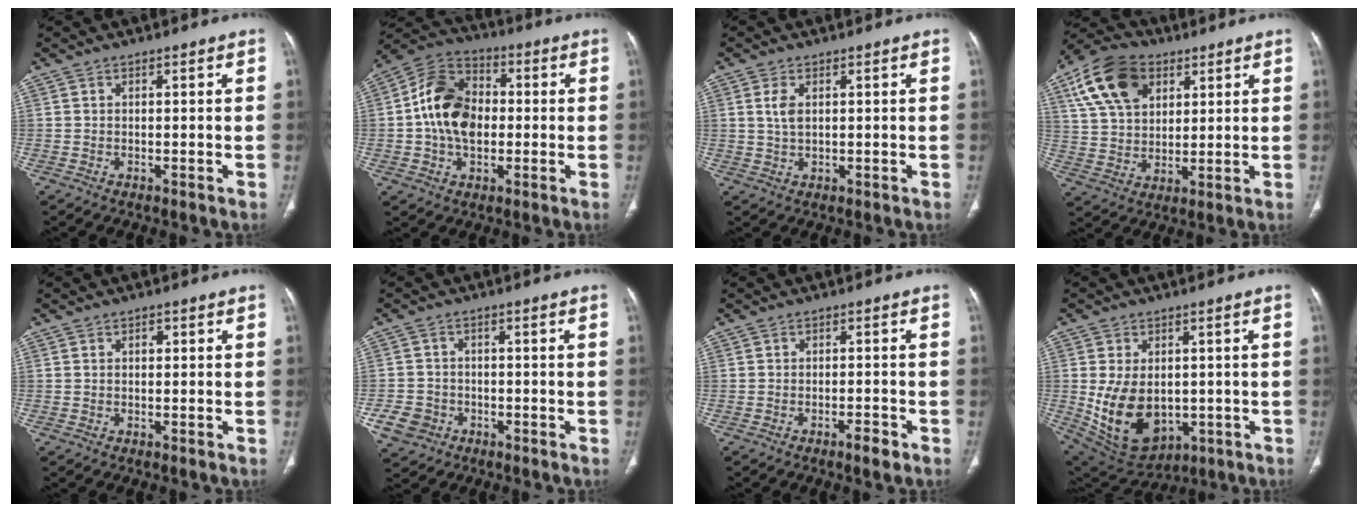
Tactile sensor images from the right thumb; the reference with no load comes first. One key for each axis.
{"total": 14.3, "fx": -0.2, "fy": 10.1, "fz": 10.1, "tx": -0.164, "ty": 0.026, "tz": -0.011}
{"total": 3.2, "fx": 1.0, "fy": 1.7, "fz": 2.6, "tx": -0.057, "ty": -0.002, "tz": 0.022}
{"total": 15.4, "fx": 6.8, "fy": 10.2, "fz": 9.3, "tx": -0.161, "ty": -0.008, "tz": 0.126}
{"total": 1.1, "fx": 0.3, "fy": 0.7, "fz": 0.7, "tx": -0.010, "ty": 0.002, "tz": 0.004}
{"total": 6.0, "fx": -2.2, "fy": 5.3, "fz": 1.5, "tx": -0.021, "ty": 0.015, "tz": -0.031}
{"total": 2.6, "fx": -1.7, "fy": 0.7, "fz": 1.9, "tx": -0.027, "ty": 0.007, "tz": -0.027}
{"total": 14.2, "fx": -1.4, "fy": 9.8, "fz": 10.2, "tx": -0.157, "ty": -0.009, "tz": 0.013}